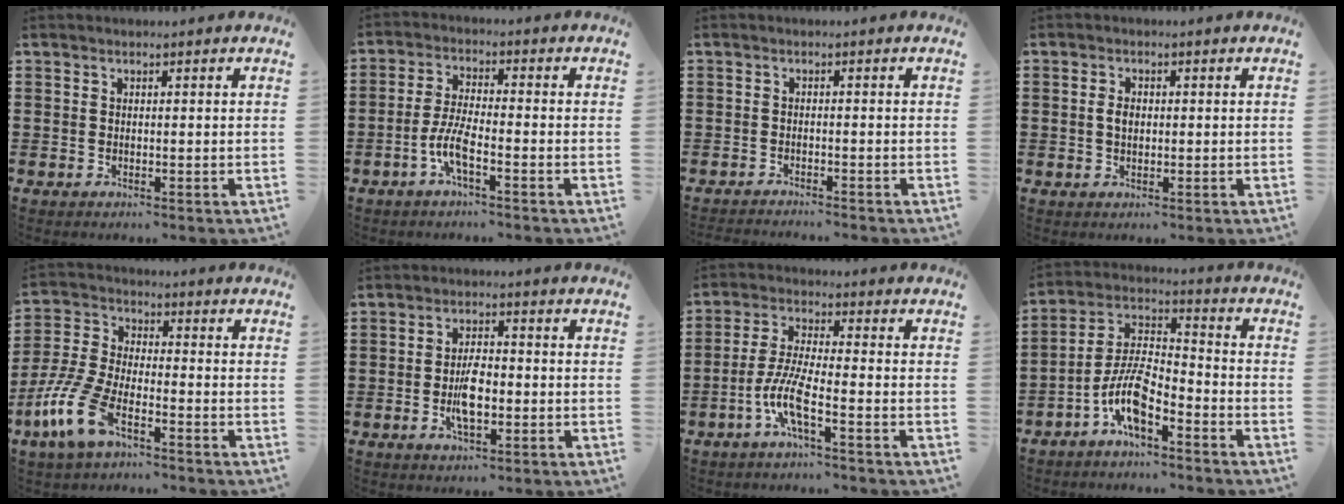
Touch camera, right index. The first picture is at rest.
{"total": 5.7, "force": [-2.6, 0.9, 4.9], "torque": [-0.125, -0.017, -0.057]}
{"total": 1.7, "force": [-1.6, -0.3, -0.1], "torque": [-0.003, -0.002, -0.034]}
{"total": 2.2, "force": [0.1, 1.4, 1.8], "torque": [-0.037, 0.007, 0.000]}
{"total": 9.4, "force": [-6.0, 3.3, 6.4], "torque": [-0.172, -0.008, -0.124]}
{"total": 5.6, "force": [-1.0, 2.4, 4.9], "torque": [-0.106, -0.001, -0.023]}
{"total": 7.5, "force": [-3.5, 1.1, 6.5], "torque": [-0.156, -0.018, -0.074]}
{"total": 8.6, "force": [-5.1, 2.7, 6.3], "torque": [-0.155, -0.011, -0.102]}